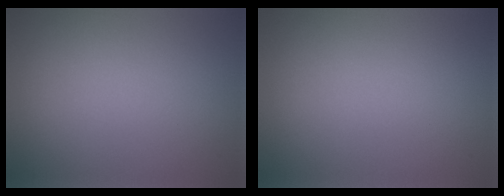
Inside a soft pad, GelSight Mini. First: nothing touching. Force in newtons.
{"total": 0.0}